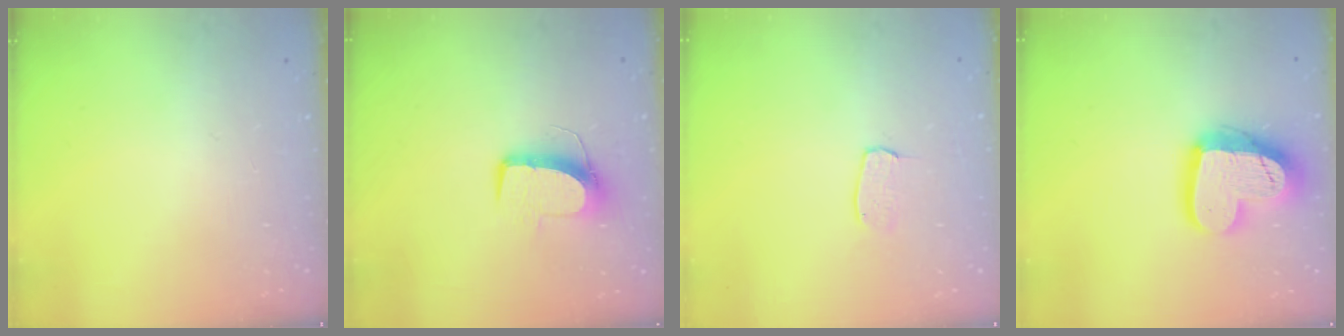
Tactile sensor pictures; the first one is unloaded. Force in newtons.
{"total": 10.2, "press": 10.2, "slide": 0.5}
{"total": 4.0, "press": 4.0, "slide": 0.2}
{"total": 18.3, "press": 18.2, "slide": 1.6}